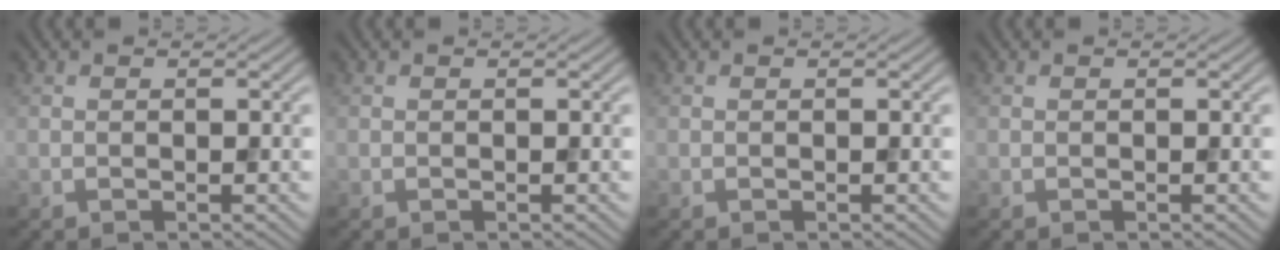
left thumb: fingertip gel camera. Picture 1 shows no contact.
{"total": 0.0}
{"total": 0.0}
{"total": 0.0}